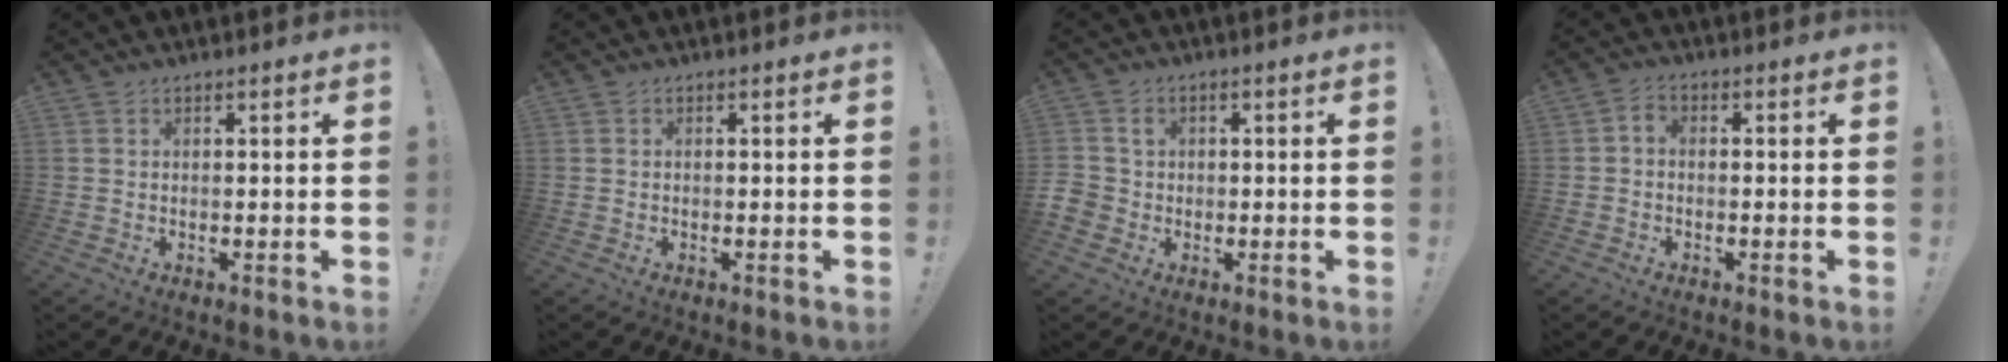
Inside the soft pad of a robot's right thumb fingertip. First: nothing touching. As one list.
[{"total": 0.0}, {"total": 4.8, "force": [0.1, 4.5, 1.6], "torque": [-0.050, 0.008, 0.004]}, {"total": 2.0, "force": [-0.9, 1.3, 1.2], "torque": [-0.029, 0.011, -0.016]}]